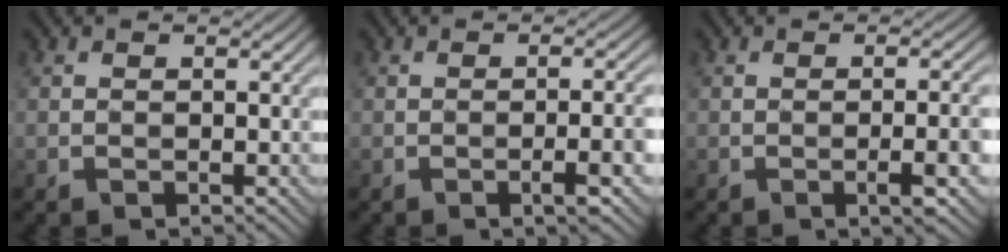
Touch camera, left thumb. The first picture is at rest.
{"total": 4.0, "force": [-1.6, 0.2, 3.7], "torque": [-0.057, 0.009, -0.026]}
{"total": 4.5, "force": [-1.5, 0.4, 4.2], "torque": [-0.067, 0.006, -0.022]}